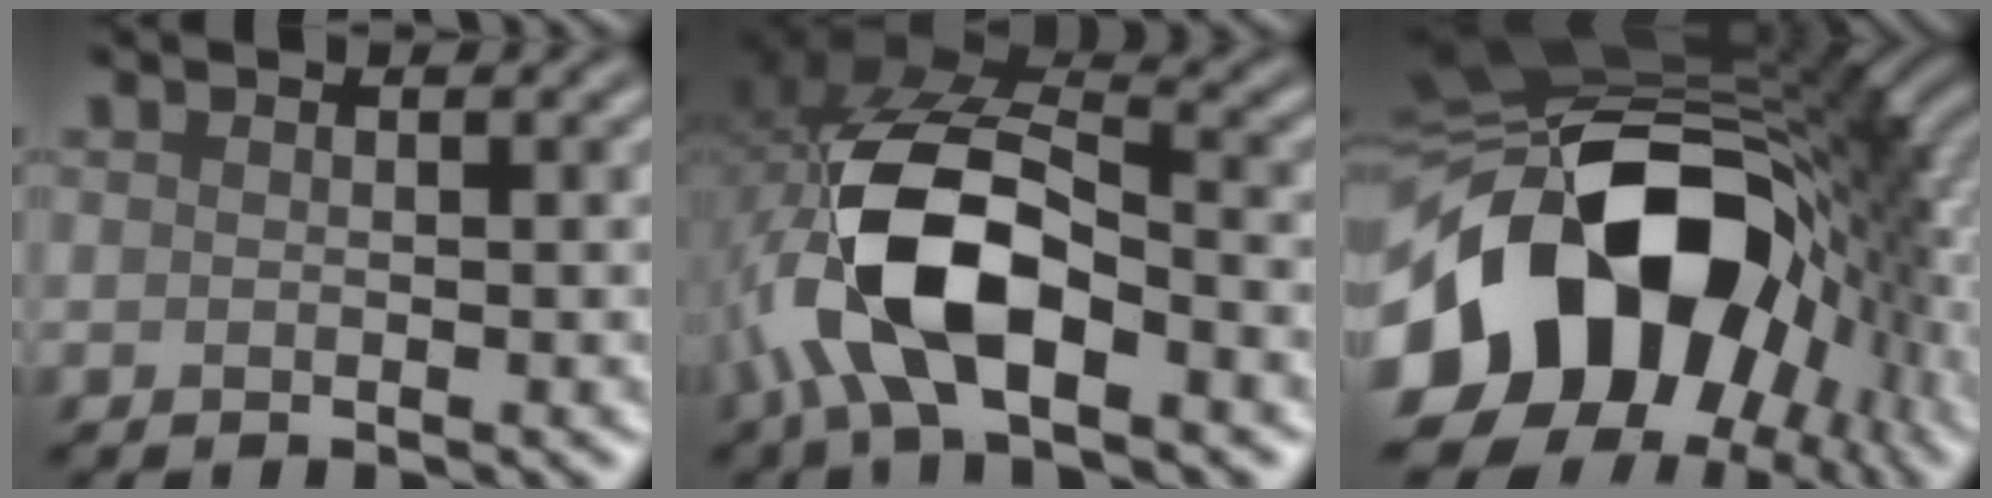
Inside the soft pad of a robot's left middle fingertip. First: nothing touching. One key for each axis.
{"total": 12.1, "fx": -3.7, "fy": 5.9, "fz": 9.9, "tx": -0.220, "ty": -0.002, "tz": -0.066}
{"total": 18.1, "fx": -3.5, "fy": 12.6, "fz": 12.6, "tx": -0.221, "ty": -0.008, "tz": -0.060}